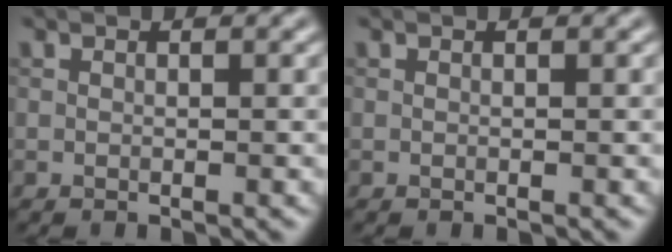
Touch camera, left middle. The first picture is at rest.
{"total": 0.0}